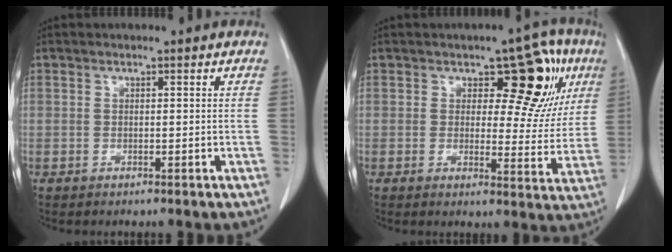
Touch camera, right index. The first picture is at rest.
{"total": 12.1, "force": [5.0, 5.9, 9.3], "torque": [-0.095, 0.019, 0.067]}